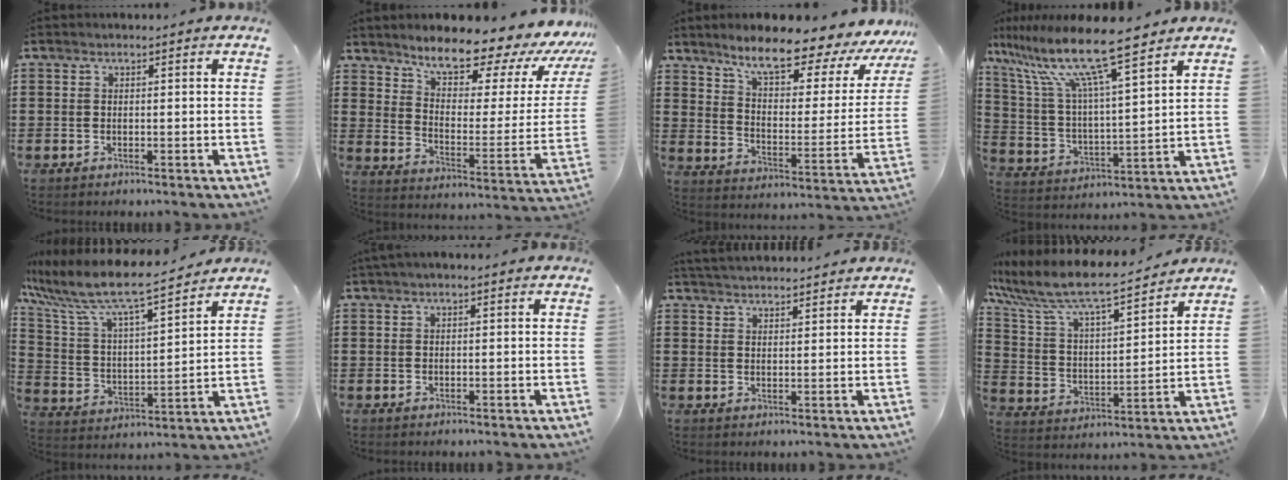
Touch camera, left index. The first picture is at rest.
{"total": 10.9, "force": [9.8, 2.6, 4.1], "torque": [-0.085, -0.080, 0.164]}
{"total": 10.5, "force": [8.4, 2.1, 6.0], "torque": [-0.117, -0.060, 0.134]}
{"total": 12.5, "force": [9.9, 0.7, 7.7], "torque": [-0.184, -0.056, 0.168]}
{"total": 9.3, "force": [8.0, 0.9, 4.7], "torque": [-0.126, -0.053, 0.132]}
{"total": 0.9, "force": [0.4, 0.1, 0.8], "torque": [-0.016, 0.001, 0.008]}
{"total": 3.0, "force": [3.0, -0.1, 0.1], "torque": [-0.011, -0.008, 0.056]}
{"total": 8.8, "force": [7.7, 1.2, 4.0], "torque": [-0.112, -0.051, 0.128]}